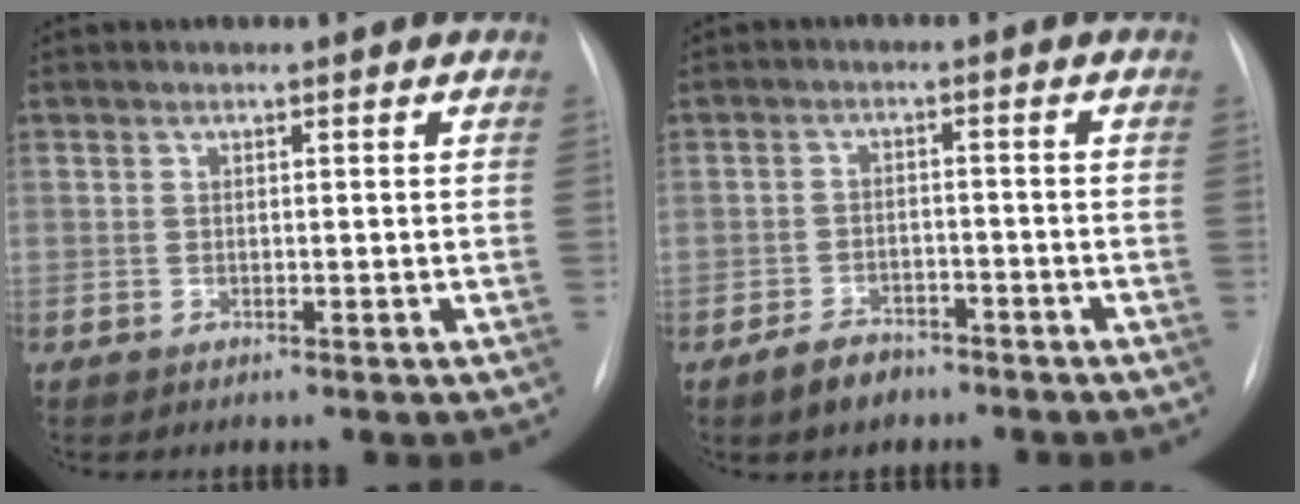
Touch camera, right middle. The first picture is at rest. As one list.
[{"total": 4.3, "force": [-3.3, 2.1, 1.7], "torque": [-0.040, 0.000, -0.051]}]